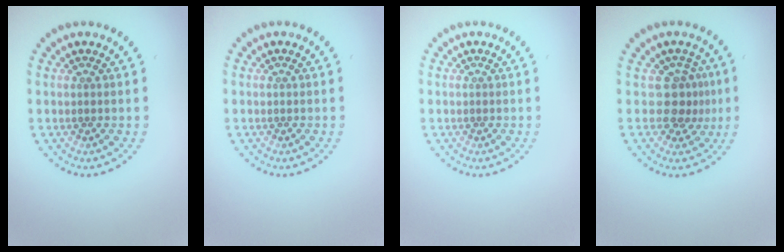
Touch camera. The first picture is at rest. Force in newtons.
{"total": 0.0}
{"total": 0.0}
{"total": 2.5, "press": 1.9, "slide": 1.6}